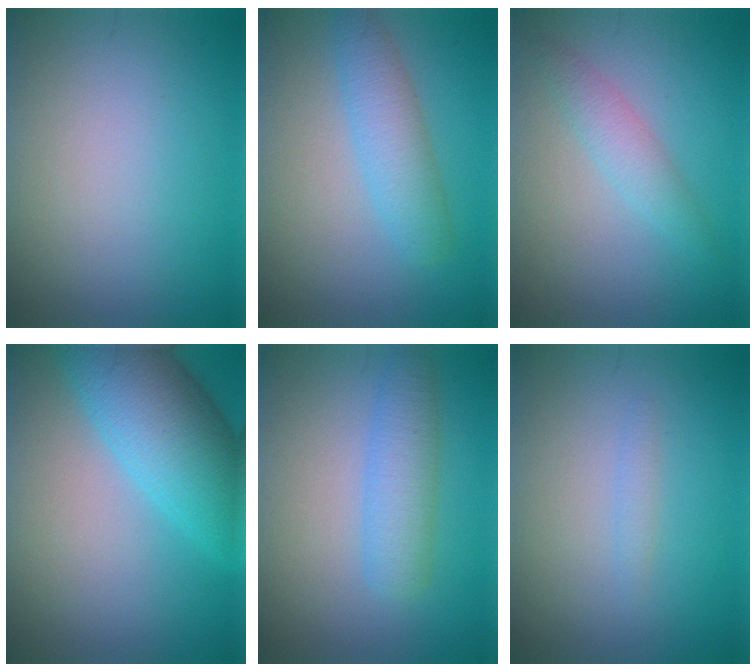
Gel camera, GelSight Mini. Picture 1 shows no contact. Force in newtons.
{"total": 3.6, "press": 3.6, "slide": 0.0}
{"total": 2.2, "press": 2.2, "slide": 0.1}
{"total": 8.8, "press": 8.8, "slide": 0.3}
{"total": 3.5, "press": 3.5, "slide": 0.2}
{"total": 0.8, "press": 0.8, "slide": 0.0}